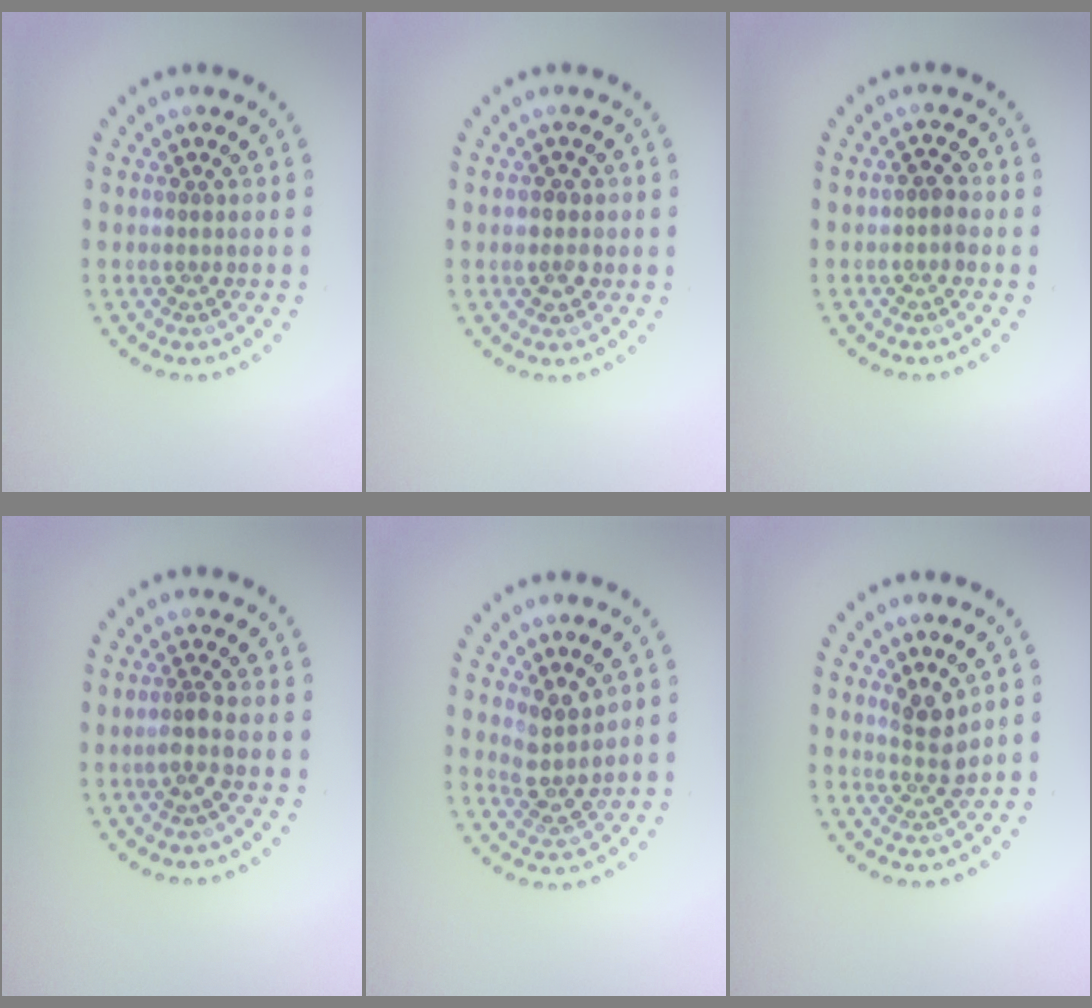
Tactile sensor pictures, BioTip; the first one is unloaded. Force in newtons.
{"total": 1.6, "press": 1.5, "slide": 0.4}
{"total": 1.1, "press": 1.0, "slide": 0.4}
{"total": 1.5, "press": 1.2, "slide": 0.9}
{"total": 2.7, "press": 2.2, "slide": 1.5}
{"total": 2.4, "press": 1.8, "slide": 1.6}